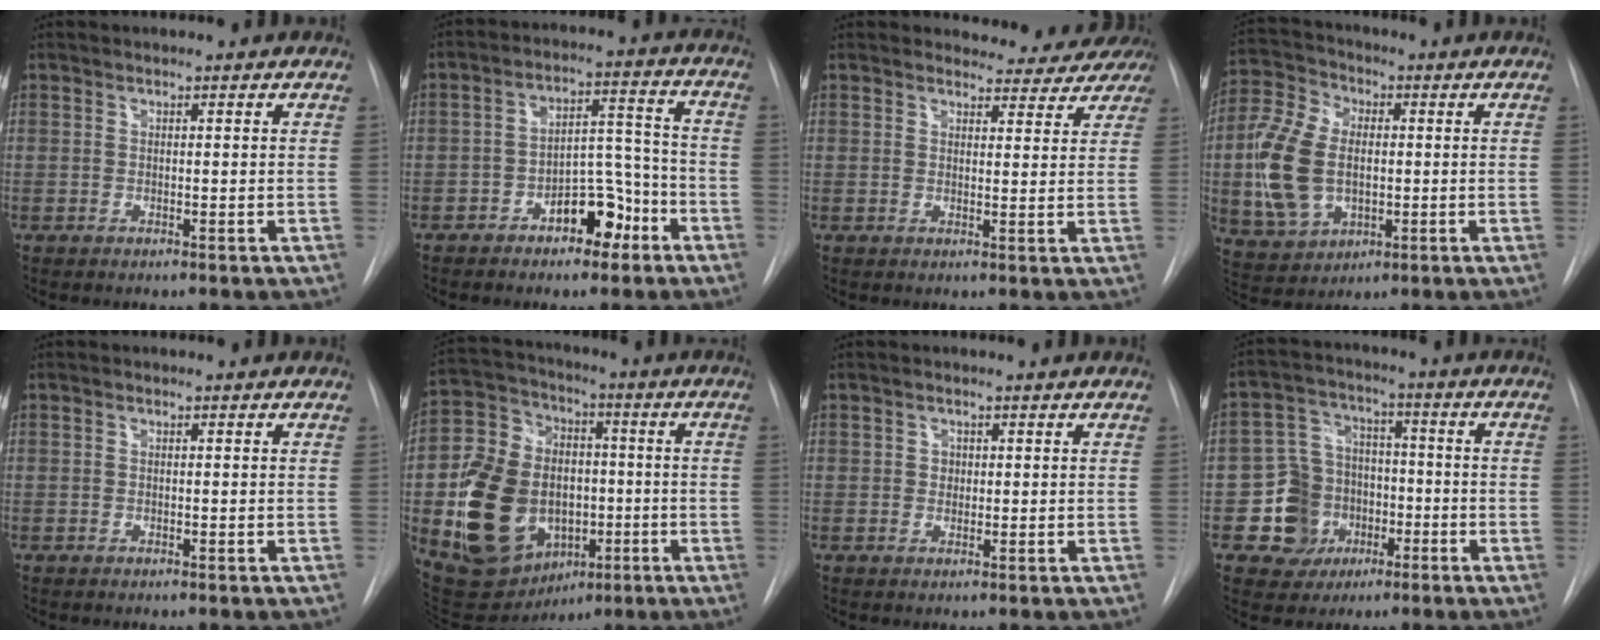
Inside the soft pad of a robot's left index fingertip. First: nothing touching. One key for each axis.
{"total": 8.5, "fx": -4.9, "fy": 4.2, "fz": 5.5, "tx": -0.080, "ty": 0.032, "tz": -0.075}
{"total": 7.8, "fx": 7.4, "fy": 2.4, "fz": 0.4, "tx": 0.020, "ty": -0.008, "tz": 0.063}
{"total": 13.5, "fx": -0.6, "fy": 9.2, "fz": 9.9, "tx": -0.237, "ty": 0.016, "tz": -0.005}
{"total": 0.0}
{"total": 20.5, "fx": -4.3, "fy": 15.2, "fz": 13.1, "tx": -0.248, "ty": 0.038, "tz": -0.046}
{"total": 1.3, "fx": 0.2, "fy": 1.2, "fz": 0.4, "tx": -0.004, "ty": 0.000, "tz": 0.002}
{"total": 9.8, "fx": -3.5, "fy": 8.9, "fz": 1.8, "tx": -0.026, "ty": 0.032, "tz": -0.048}